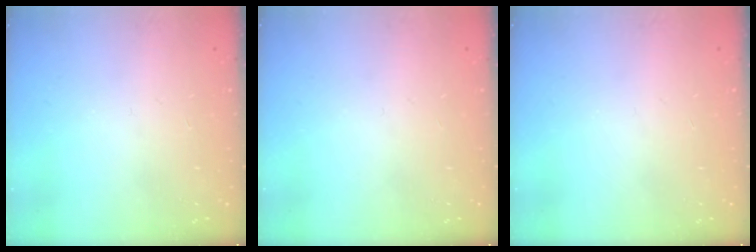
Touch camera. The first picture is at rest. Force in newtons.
{"total": 0.0}
{"total": 0.0}